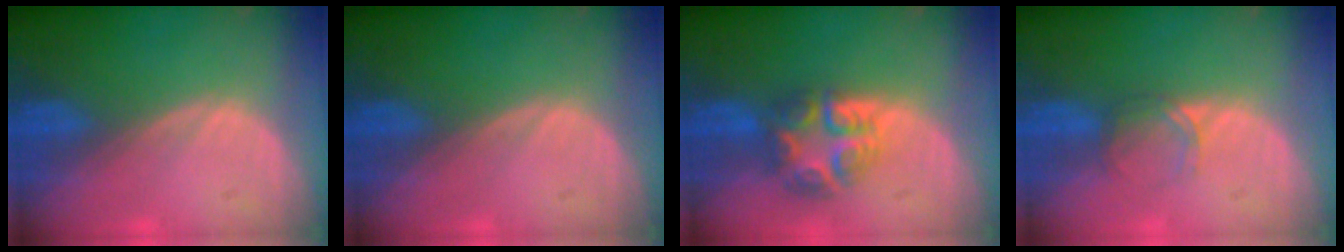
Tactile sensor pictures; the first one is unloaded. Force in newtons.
{"total": 0.0}
{"total": 7.6, "press": 6.6, "slide": 3.9}
{"total": 2.2, "press": 2.2, "slide": 0.2}